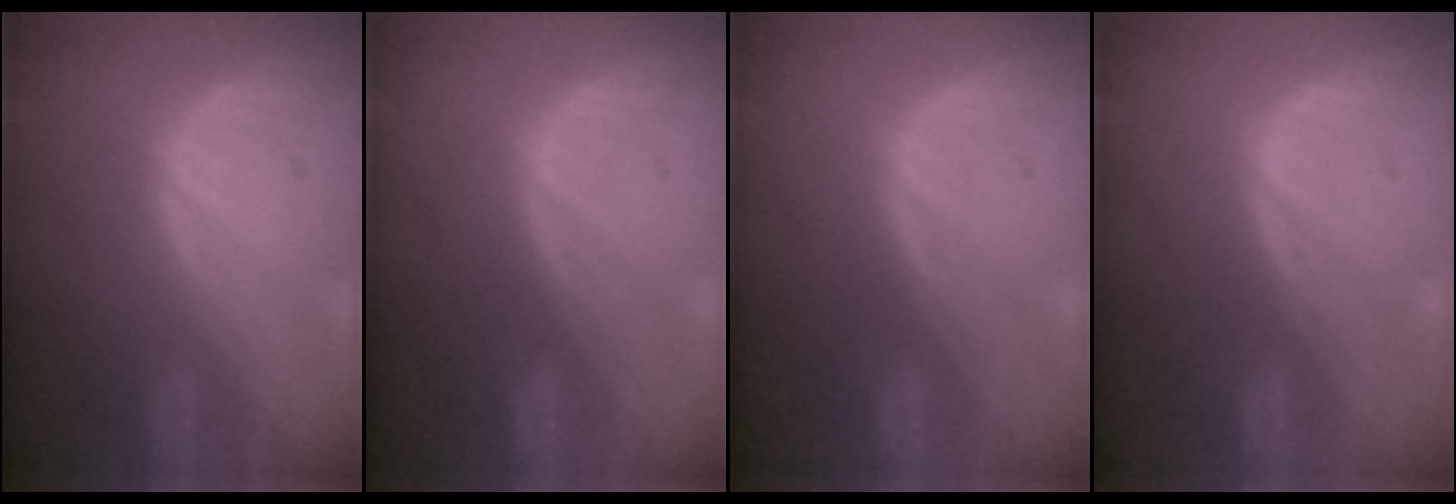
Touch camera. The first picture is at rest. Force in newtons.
{"total": 0.0}
{"total": 0.0}
{"total": 0.0}